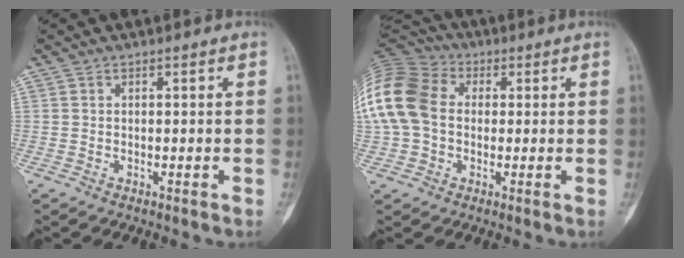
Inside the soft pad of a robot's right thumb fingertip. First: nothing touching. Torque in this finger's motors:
{"motor_torque": [-0.60, 1.49, 1.63, -0.50, 0.19]}